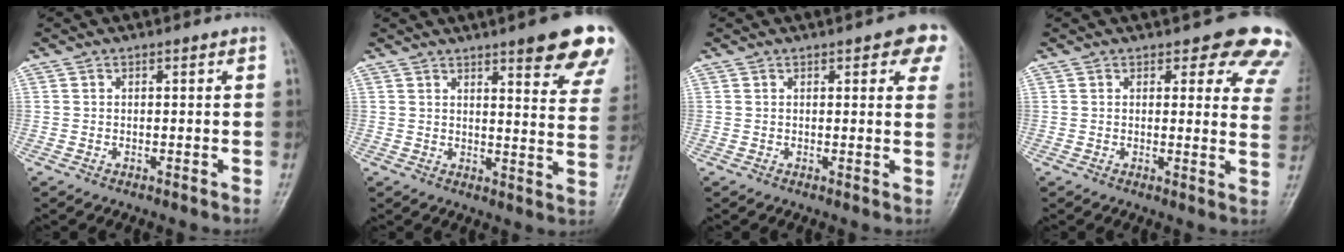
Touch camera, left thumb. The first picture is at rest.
{"total": 16.2, "force": [10.6, 3.3, 11.8], "torque": [-0.117, -0.047, 0.120]}
{"total": 7.8, "force": [3.9, 2.8, 6.2], "torque": [-0.040, -0.006, 0.038]}
{"total": 12.1, "force": [9.9, 4.4, 5.5], "torque": [0.001, -0.048, 0.082]}